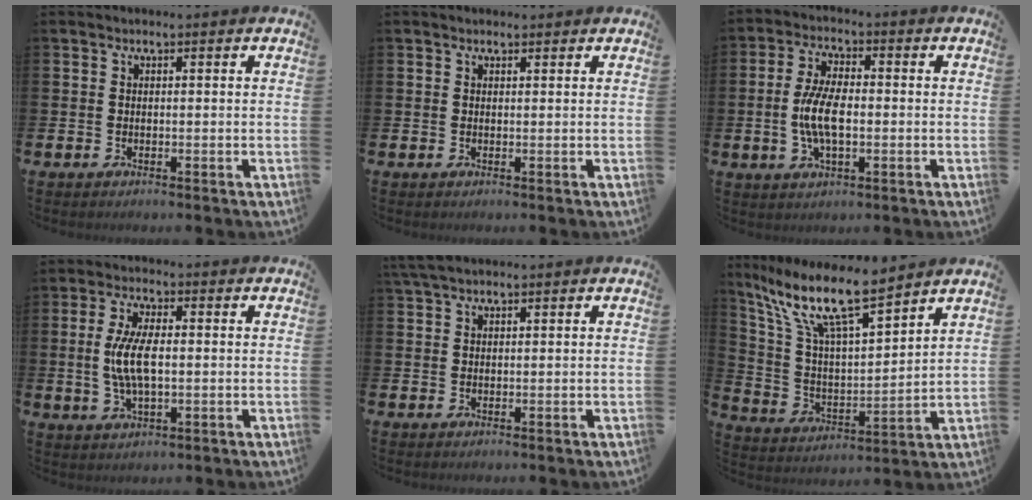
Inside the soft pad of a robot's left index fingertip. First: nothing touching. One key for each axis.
{"total": 0.8, "fx": 0.7, "fy": 0.3, "fz": 0.3, "tx": 0.007, "ty": 0.001, "tz": 0.008}
{"total": 6.6, "fx": -0.6, "fy": 2.8, "fz": 6.0, "tx": -0.122, "ty": 0.000, "tz": -0.017}
{"total": 7.0, "fx": 0.3, "fy": 3.0, "fz": 6.3, "tx": -0.128, "ty": 0.005, "tz": -0.001}
{"total": 2.5, "fx": 2.0, "fy": 0.7, "fz": 1.3, "tx": -0.026, "ty": 0.003, "tz": 0.036}
{"total": 12.4, "fx": 9.6, "fy": 2.4, "fz": 7.4, "tx": -0.179, "ty": -0.049, "tz": 0.166}